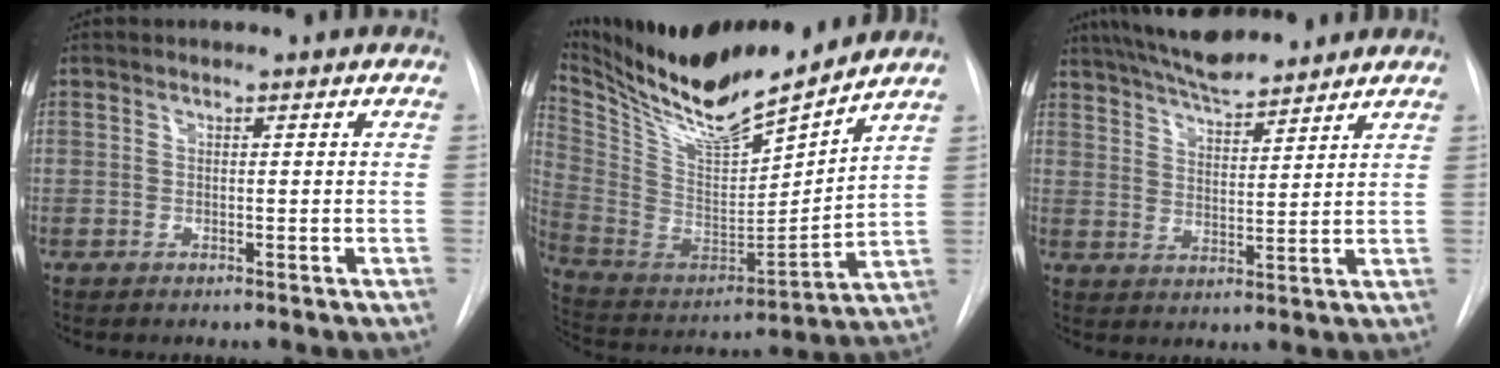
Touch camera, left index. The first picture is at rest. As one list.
[{"total": 22.8, "force": [20.0, 2.5, 10.7], "torque": [-0.213, -0.024, 0.348]}, {"total": 11.4, "force": [10.0, 2.0, 5.1], "torque": [-0.088, 0.015, 0.167]}]